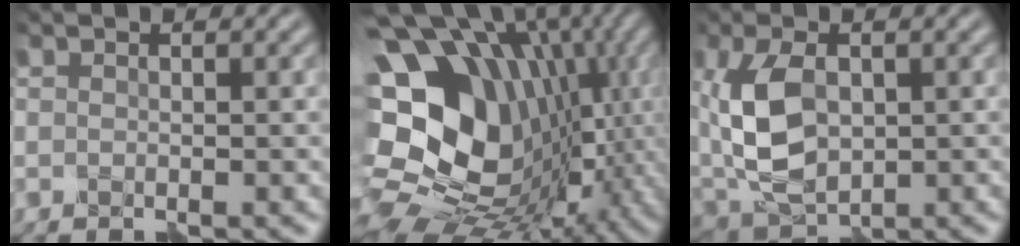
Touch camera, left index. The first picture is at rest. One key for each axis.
{"total": 16.9, "fx": 1.7, "fy": 12.6, "fz": 11.2, "tx": -0.203, "ty": 0.003, "tz": 0.049}
{"total": 7.8, "fx": 0.6, "fy": 4.8, "fz": 6.1, "tx": -0.143, "ty": 0.001, "tz": 0.014}